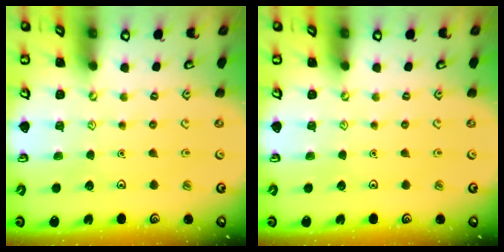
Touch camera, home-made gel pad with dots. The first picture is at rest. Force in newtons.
{"total": 0.0}